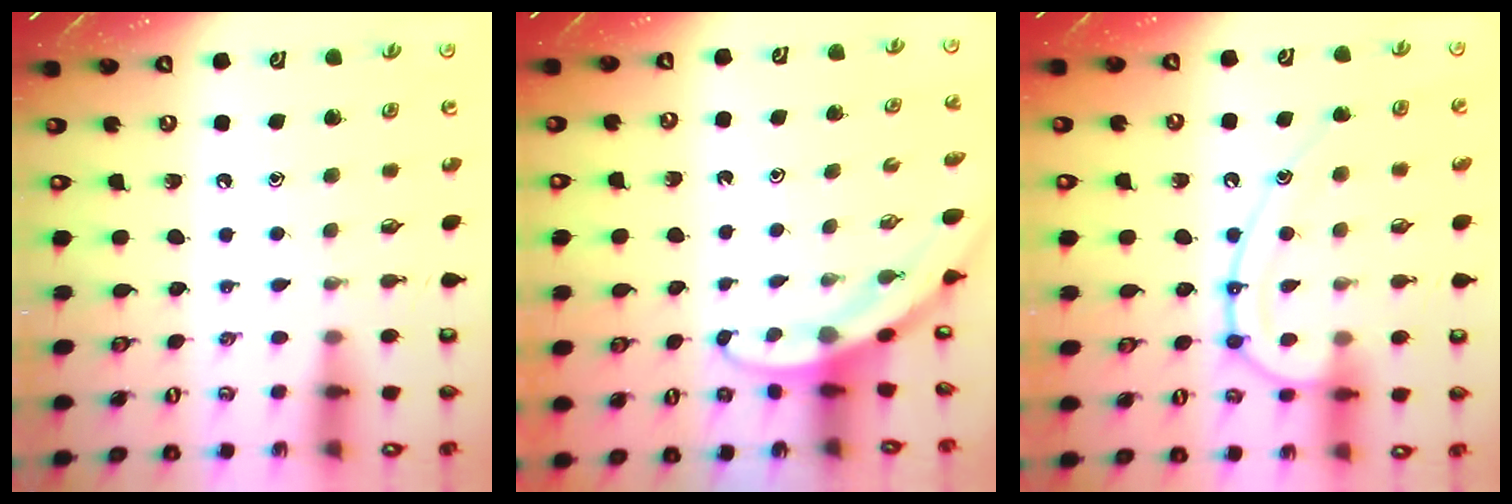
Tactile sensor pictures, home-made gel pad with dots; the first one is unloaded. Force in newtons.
{"total": 2.7, "press": 2.7, "slide": 0.0}
{"total": 14.1, "press": 14.0, "slide": 1.6}